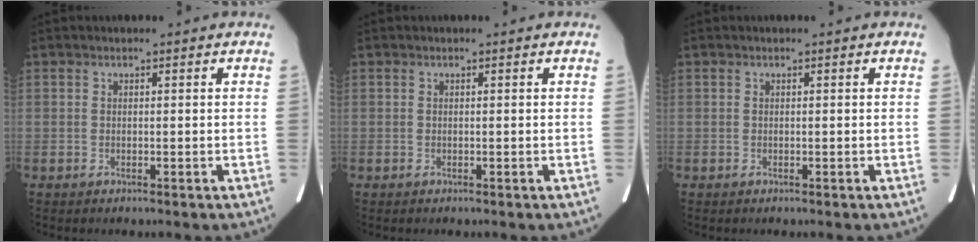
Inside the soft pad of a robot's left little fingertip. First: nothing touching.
{"total": 0.0}
{"total": 0.0}